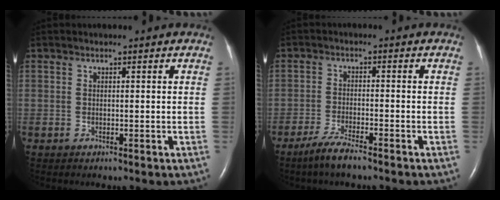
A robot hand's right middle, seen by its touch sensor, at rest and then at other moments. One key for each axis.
{"total": 4.5, "fx": -3.5, "fy": 0.3, "fz": 2.8, "tx": -0.068, "ty": -0.011, "tz": -0.069}